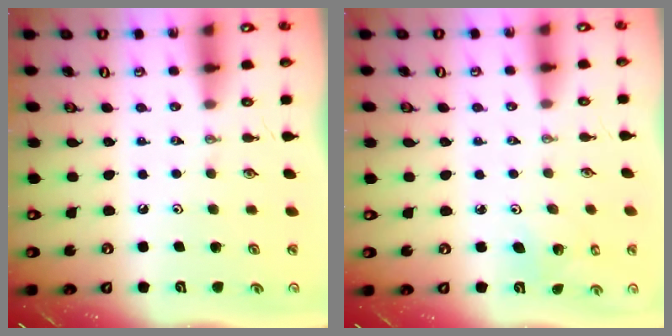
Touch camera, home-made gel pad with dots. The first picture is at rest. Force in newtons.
{"total": 3.2, "press": 3.2, "slide": 0.3}